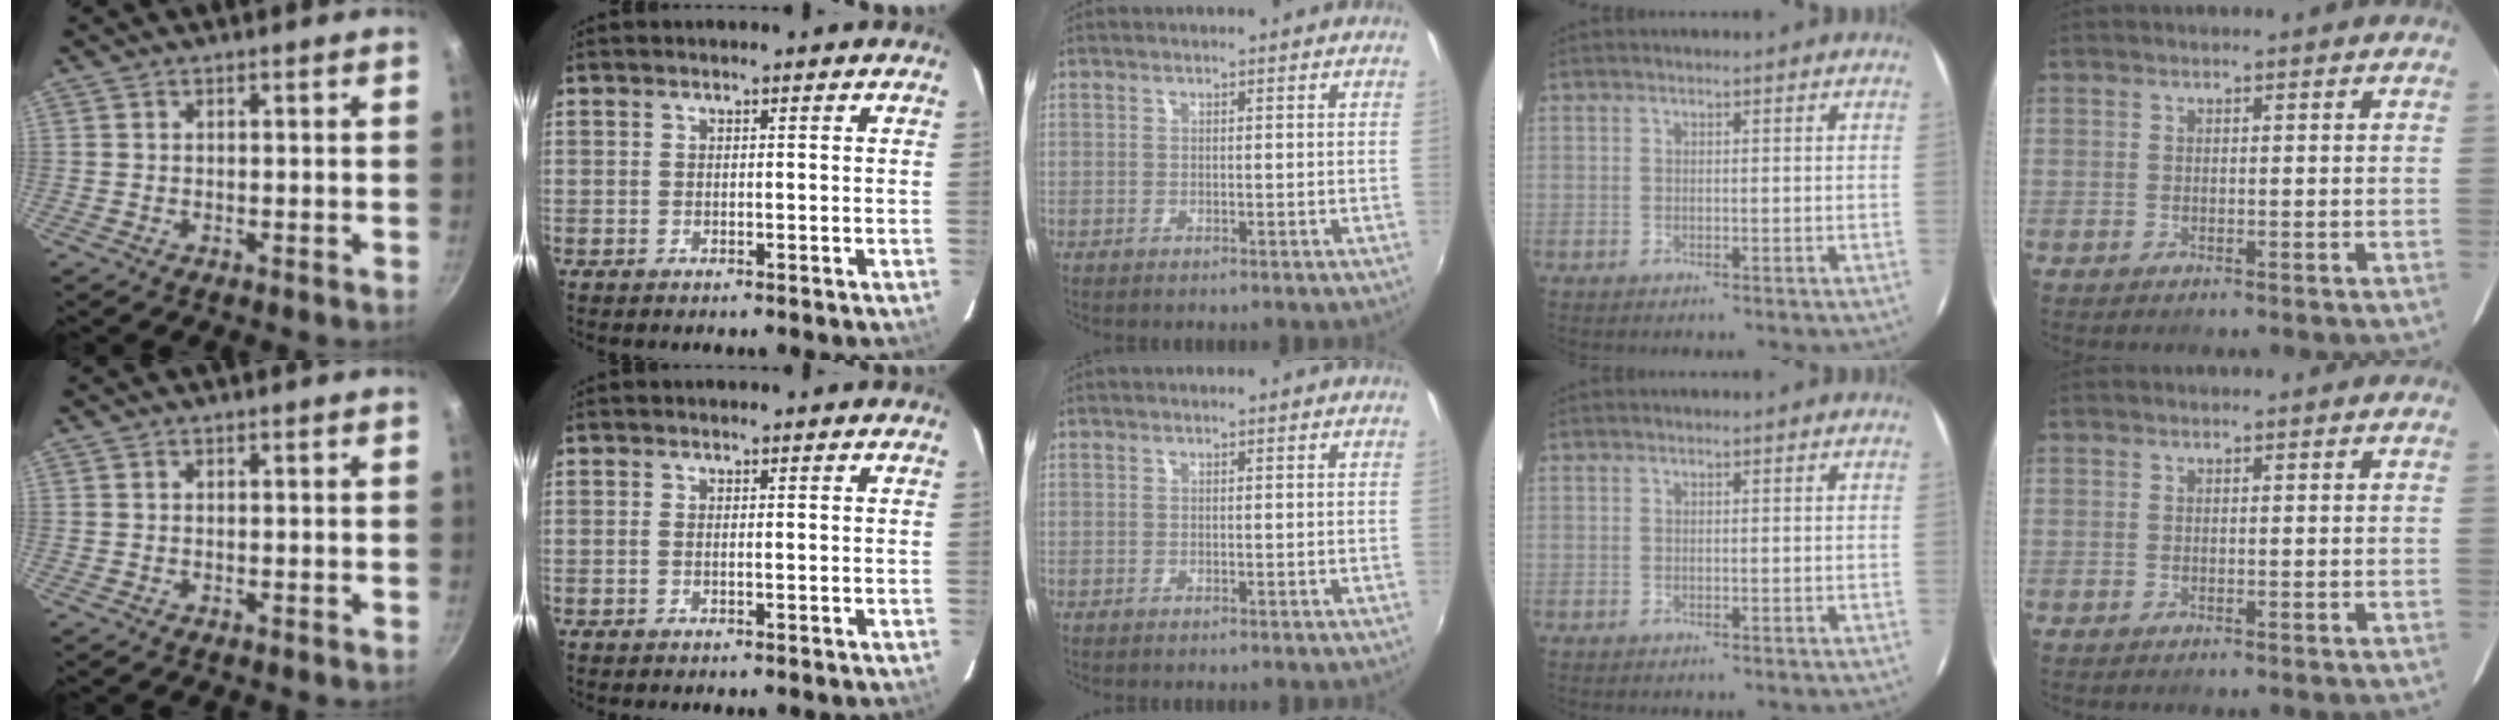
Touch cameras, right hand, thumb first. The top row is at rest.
{"index": {"total": 0.6, "force": [-0.1, -0.1, 0.6], "torque": [-0.012, 0.000, -0.003]}}